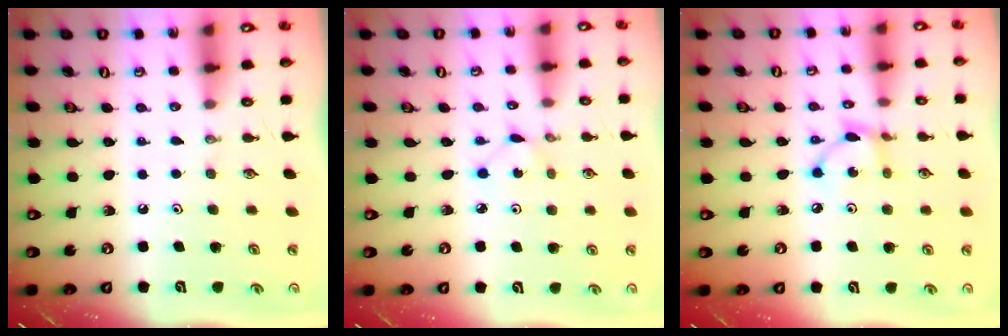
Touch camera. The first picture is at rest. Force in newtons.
{"total": 1.2, "press": 1.2, "slide": 0.2}
{"total": 4.4, "press": 4.4, "slide": 0.1}